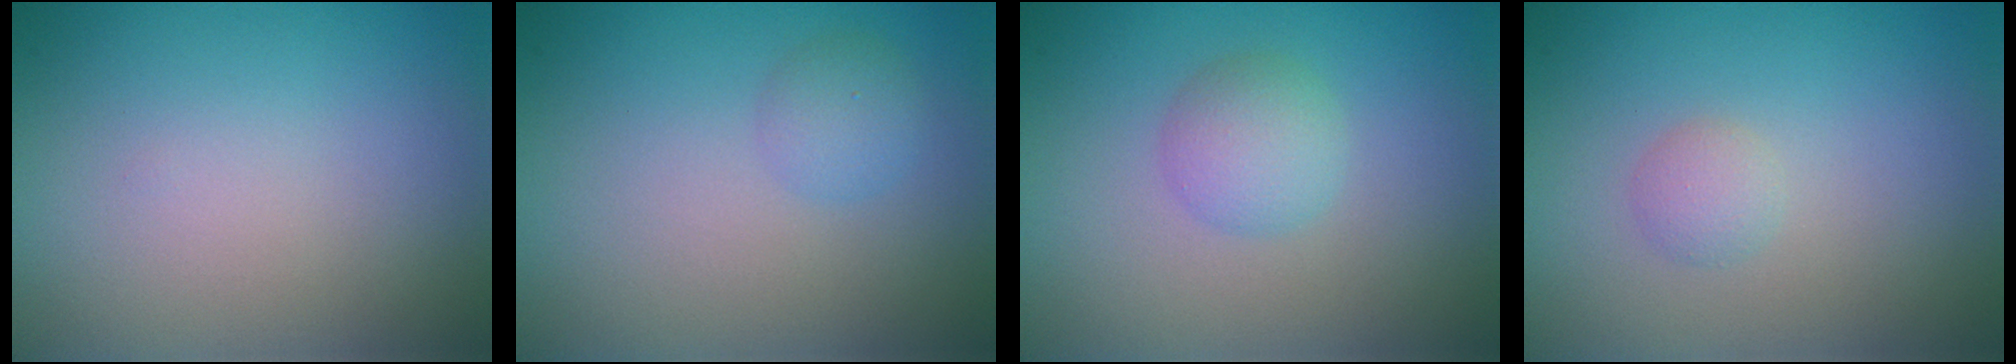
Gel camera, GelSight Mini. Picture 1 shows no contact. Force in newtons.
{"total": 1.6, "press": 1.6, "slide": 0.1}
{"total": 2.3, "press": 2.3, "slide": 0.1}
{"total": 1.1, "press": 1.1, "slide": 0.0}